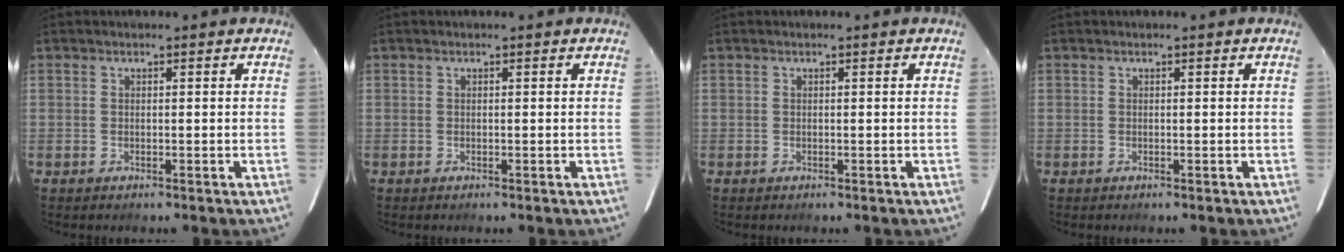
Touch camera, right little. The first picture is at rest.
{"total": 0.0}
{"total": 0.0}
{"total": 0.0}